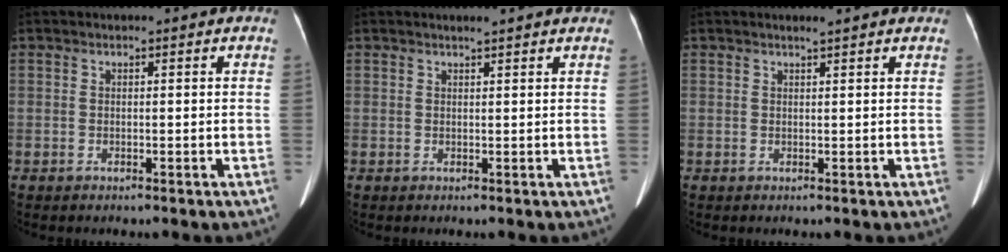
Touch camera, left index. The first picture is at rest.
{"total": 2.9, "force": [2.6, 0.0, 1.2], "torque": [-0.019, 0.013, 0.030]}
{"total": 2.0, "force": [1.8, -0.1, 0.9], "torque": [-0.015, 0.012, 0.024]}